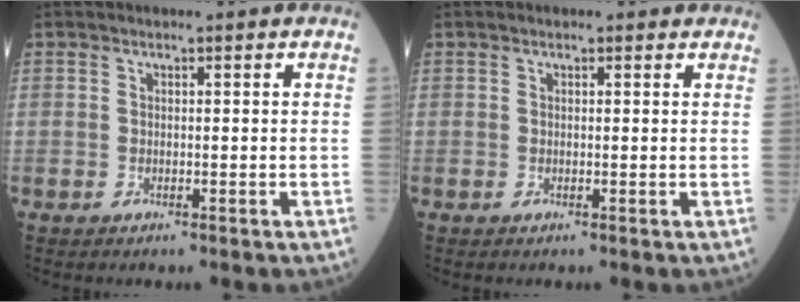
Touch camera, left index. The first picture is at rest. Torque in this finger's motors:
{"motor_torque": [0.59, -0.56, 0.06, 0.04]}